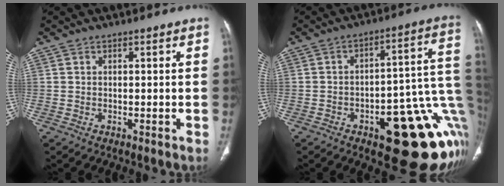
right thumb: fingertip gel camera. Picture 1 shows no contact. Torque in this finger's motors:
{"motor_torque": [2.90, 1.93, 1.23, -1.54, 0.43]}